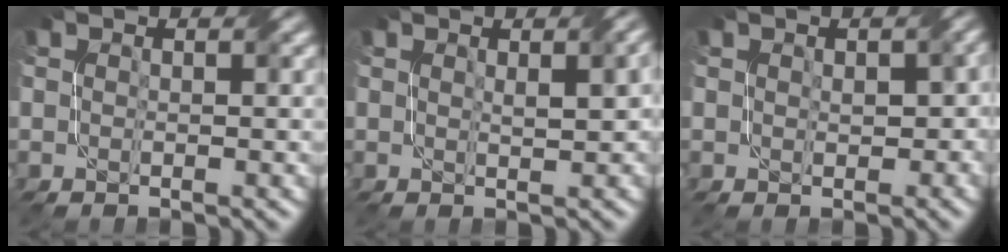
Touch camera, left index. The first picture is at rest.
{"total": 2.0, "force": [0.7, 0.5, 1.9], "torque": [-0.023, 0.008, 0.019]}
{"total": 3.1, "force": [0.2, 2.3, 2.1], "torque": [-0.016, -0.001, 0.021]}